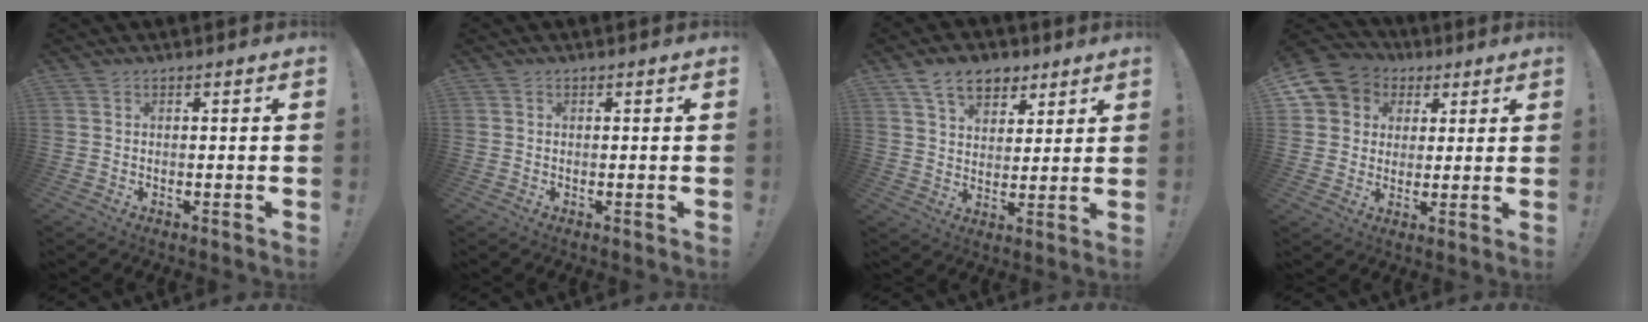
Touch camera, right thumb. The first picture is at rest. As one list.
[{"total": 0.0}, {"total": 11.0, "force": [6.6, 7.2, 5.1], "torque": [-0.082, -0.022, 0.126]}, {"total": 8.2, "force": [2.7, 7.4, 2.2], "torque": [-0.027, -0.013, 0.059]}]